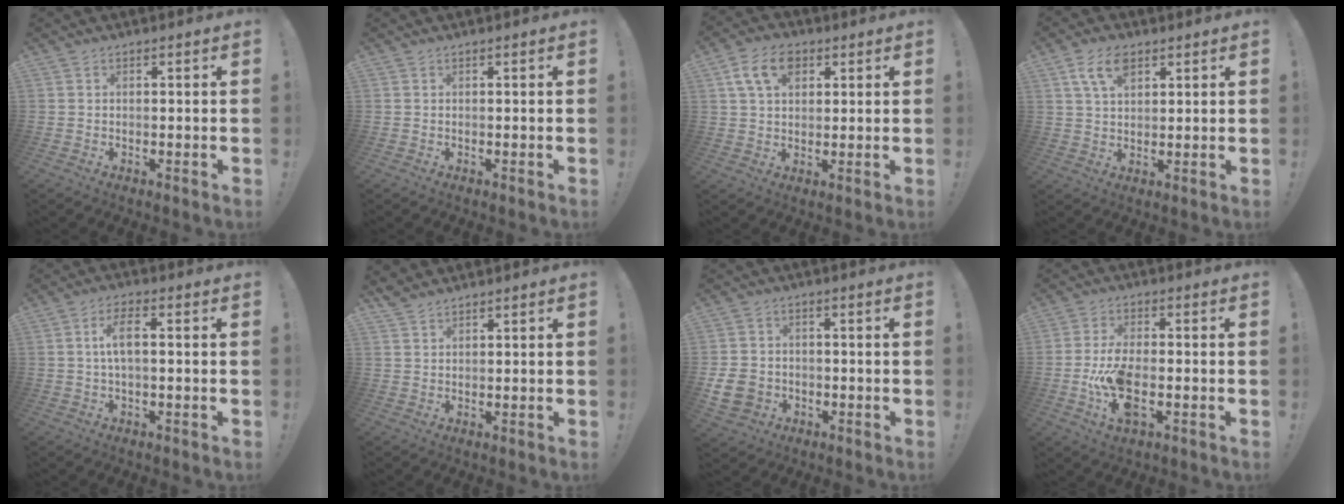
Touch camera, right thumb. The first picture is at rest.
{"total": 0.0}
{"total": 10.1, "force": [4.2, 6.7, 6.2], "torque": [-0.098, 0.003, 0.081]}
{"total": 8.3, "force": [4.2, 4.6, 5.4], "torque": [-0.091, -0.006, 0.080]}
{"total": 6.1, "force": [0.4, 2.1, 5.7], "torque": [-0.104, 0.002, 0.004]}
{"total": 2.7, "force": [2.4, 1.0, 0.7], "torque": [-0.009, -0.012, 0.046]}
{"total": 8.6, "force": [-2.7, 7.3, 3.7], "torque": [-0.064, 0.015, -0.048]}
{"total": 11.5, "force": [-3.2, 5.4, 9.6], "torque": [-0.205, 0.000, -0.057]}